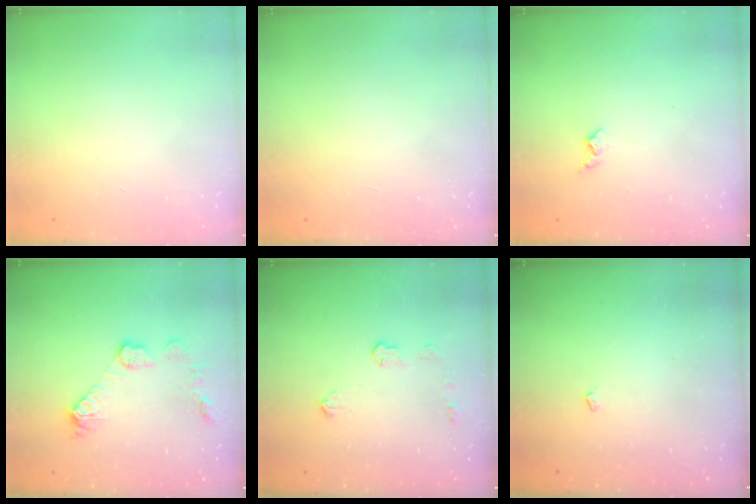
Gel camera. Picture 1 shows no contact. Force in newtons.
{"total": 0.0}
{"total": 2.9, "press": 2.9, "slide": 0.5}
{"total": 10.6, "press": 10.5, "slide": 0.6}
{"total": 5.1, "press": 5.1, "slide": 0.2}
{"total": 3.0, "press": 2.9, "slide": 0.5}